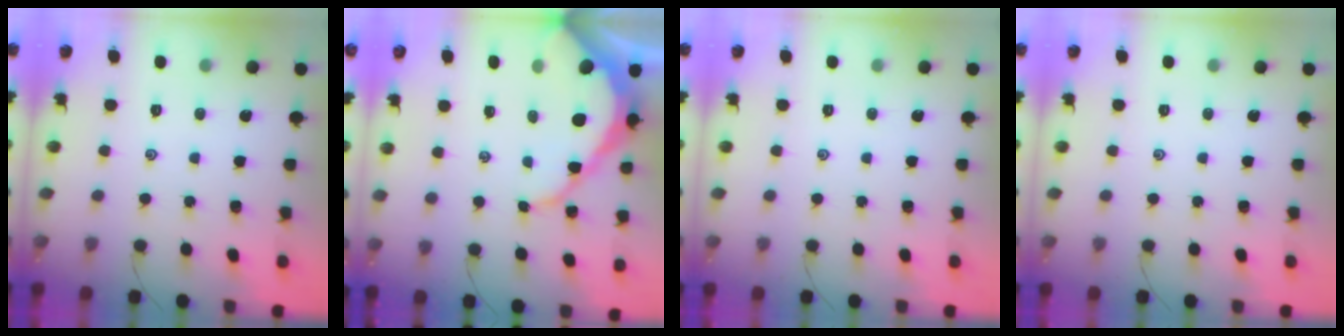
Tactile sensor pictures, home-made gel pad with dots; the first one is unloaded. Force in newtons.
{"total": 11.6, "press": 11.5, "slide": 0.9}
{"total": 0.0}
{"total": 0.0}